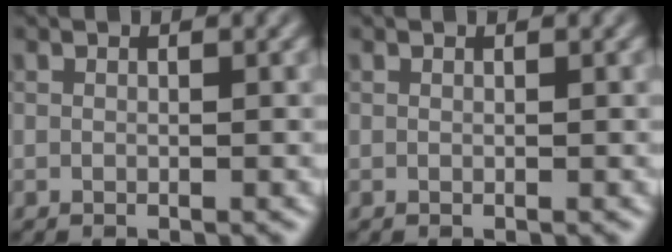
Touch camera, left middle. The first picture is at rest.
{"total": 0.0}